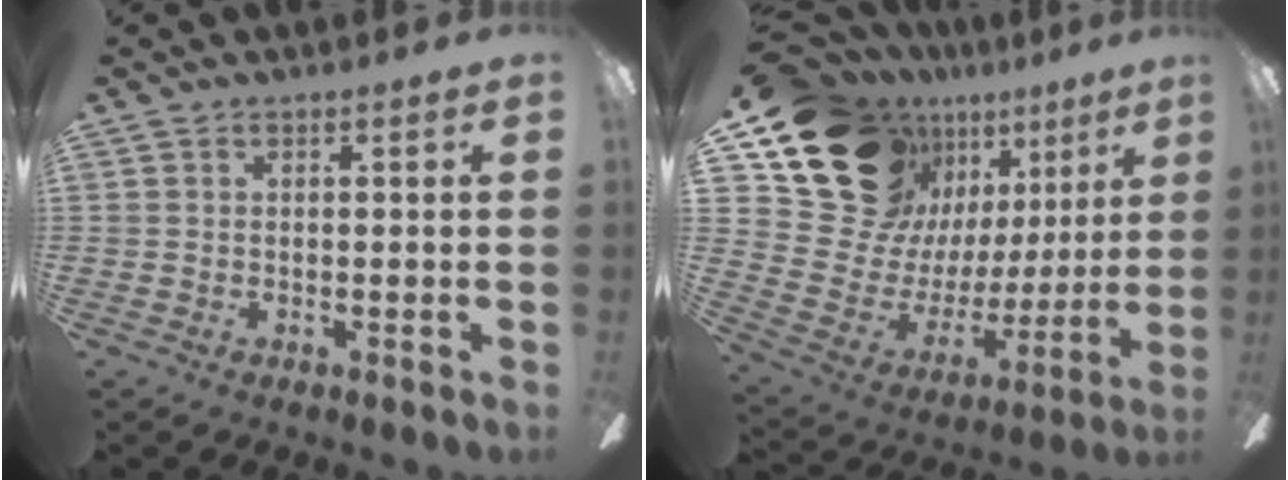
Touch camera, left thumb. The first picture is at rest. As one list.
[{"total": 22.2, "force": [14.3, 14.5, 8.8], "torque": [-0.156, -0.086, 0.295]}]